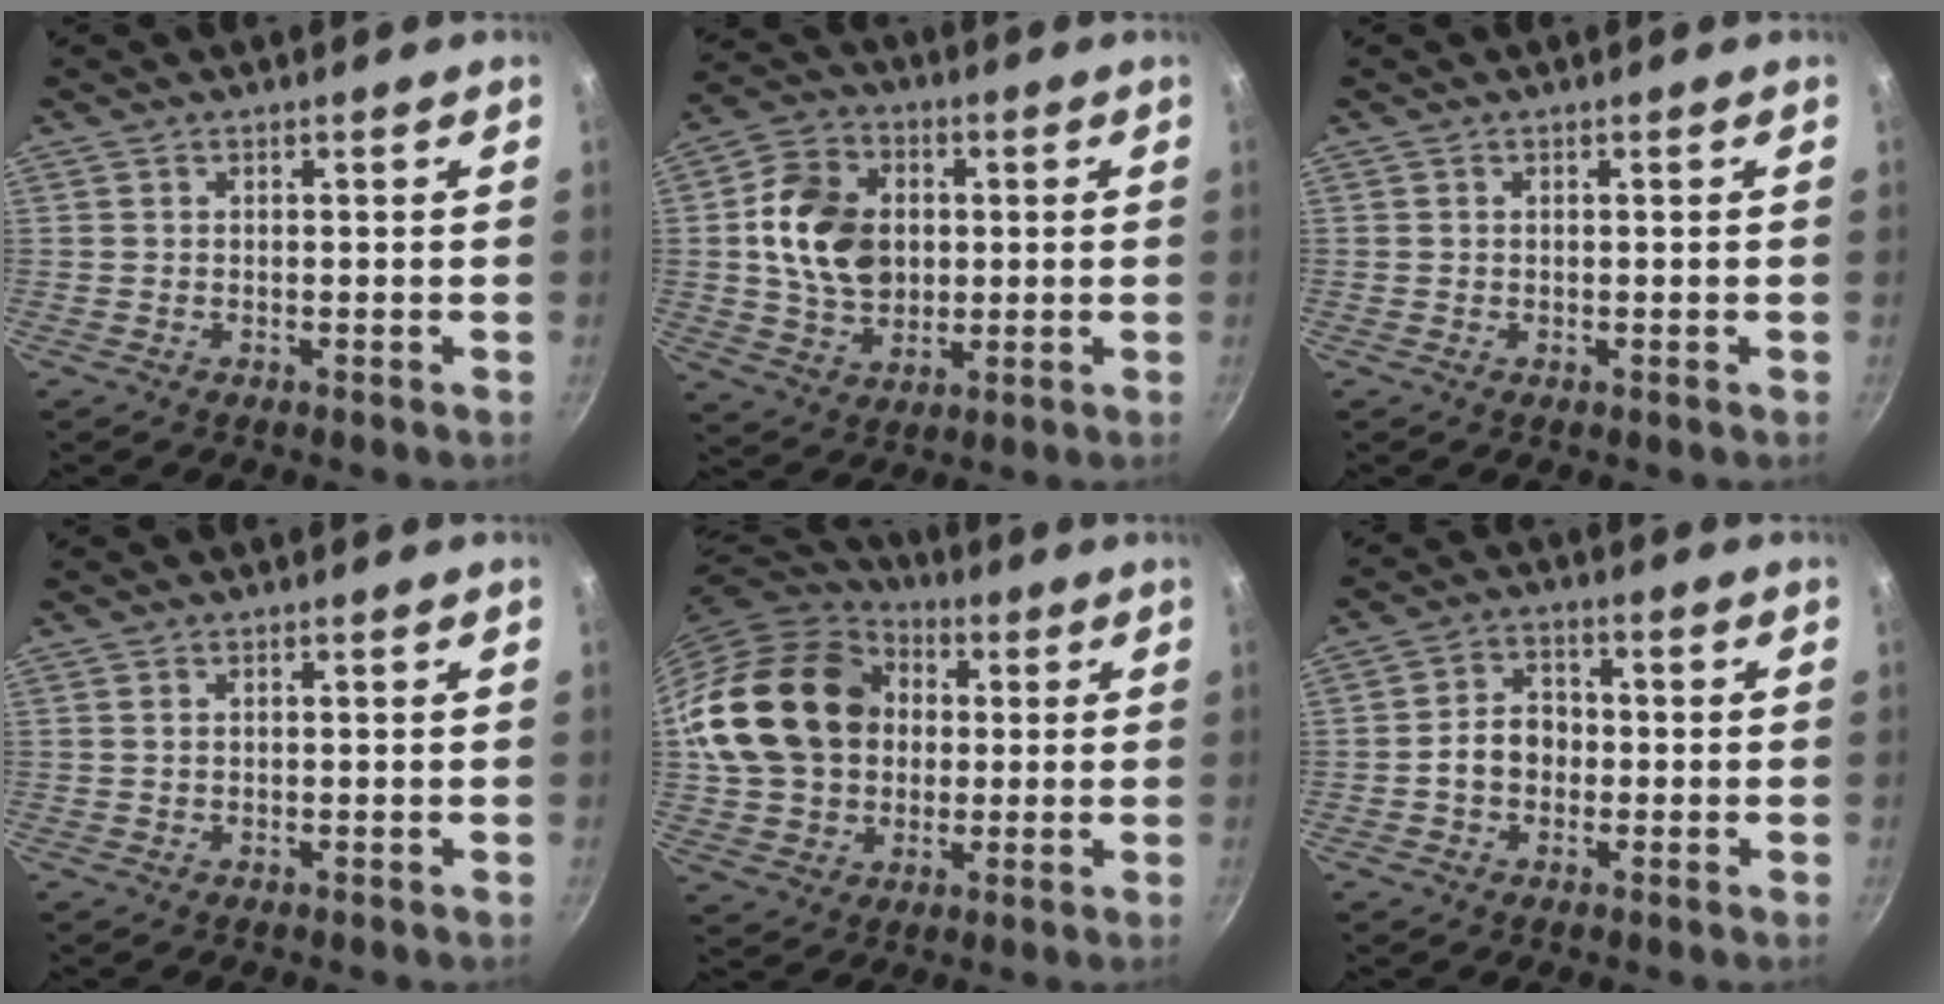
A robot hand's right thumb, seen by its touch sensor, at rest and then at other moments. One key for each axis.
{"total": 14.4, "fx": 1.5, "fy": 11.1, "fz": 9.1, "tx": -0.137, "ty": 0.008, "tz": 0.024}
{"total": 0.0}
{"total": 0.6, "fx": 0.2, "fy": 0.4, "fz": 0.4, "tx": -0.007, "ty": 0.001, "tz": 0.005}
{"total": 21.2, "fx": 3.0, "fy": 17.1, "fz": 12.2, "tx": -0.199, "ty": 0.027, "tz": 0.057}
{"total": 6.6, "fx": -1.0, "fy": 5.2, "fz": 3.9, "tx": -0.038, "ty": 0.021, "tz": -0.024}